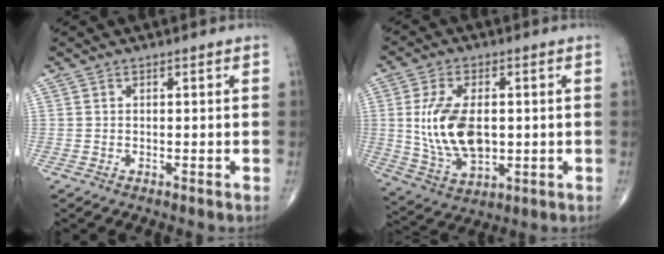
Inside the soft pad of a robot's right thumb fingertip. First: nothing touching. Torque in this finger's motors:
{"motor_torque": [-0.08, 0.15, 0.89, -0.10, 0.14]}